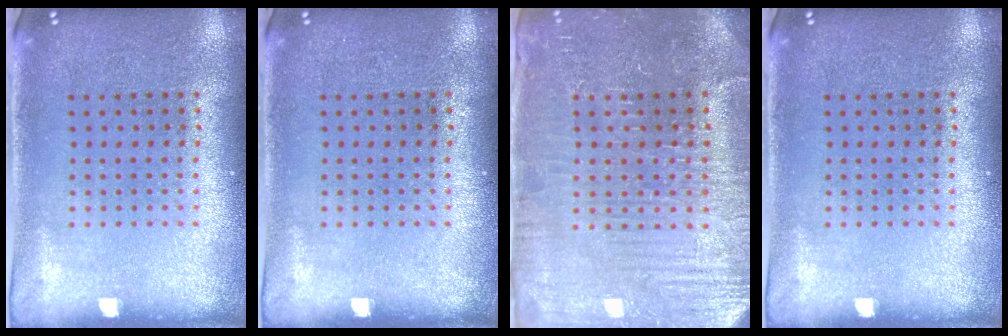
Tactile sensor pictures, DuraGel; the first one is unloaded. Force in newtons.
{"total": 0.0}
{"total": 4.2, "press": 4.0, "slide": 1.0}
{"total": 0.0}